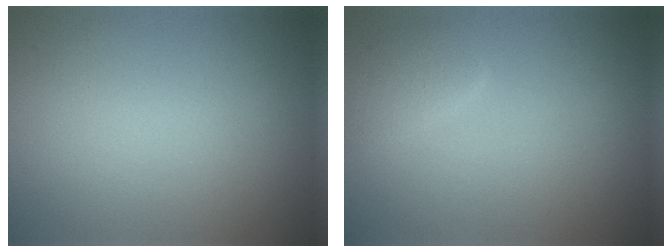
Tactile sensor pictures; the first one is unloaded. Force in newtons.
{"total": 1.6, "press": 1.6, "slide": 0.2}